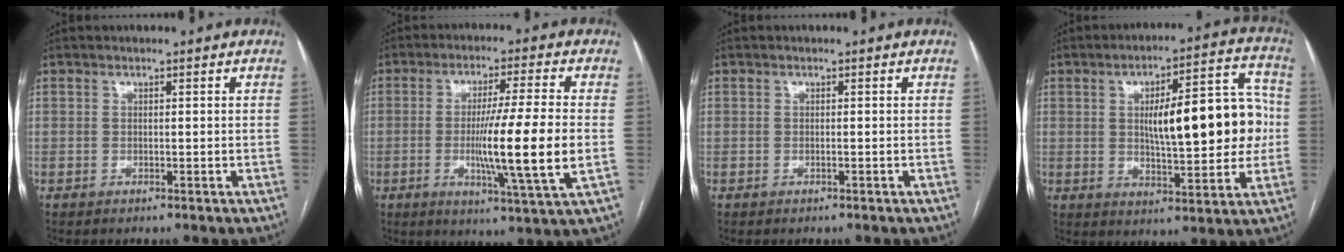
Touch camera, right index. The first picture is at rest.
{"total": 13.5, "force": [-1.7, -1.1, 13.4], "torque": [-0.230, -0.023, -0.036]}
{"total": 0.0}
{"total": 16.6, "force": [1.1, 4.8, 15.8], "torque": [-0.220, 0.033, 0.022]}